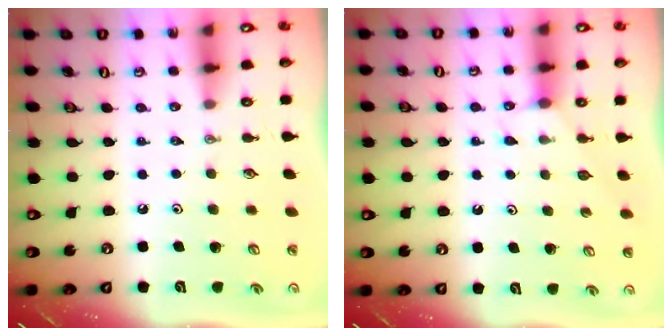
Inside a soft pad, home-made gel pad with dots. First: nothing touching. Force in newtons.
{"total": 2.7, "press": 2.7, "slide": 0.3}